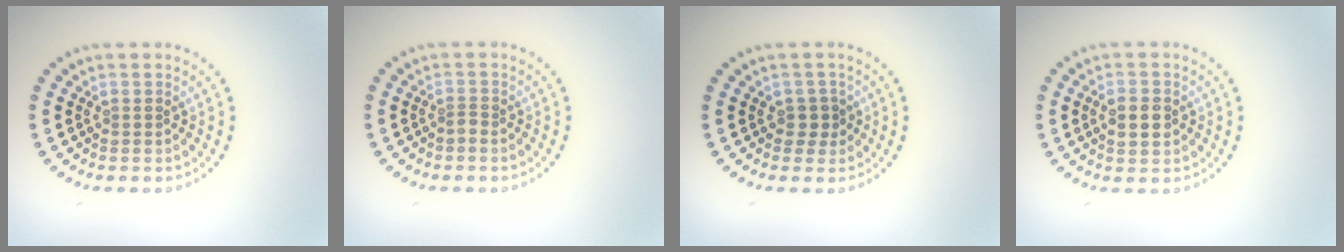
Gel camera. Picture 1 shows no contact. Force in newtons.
{"total": 0.9, "press": 0.5, "slide": 0.7}
{"total": 1.3, "press": 1.1, "slide": 0.6}
{"total": 2.6, "press": 2.6, "slide": 0.1}